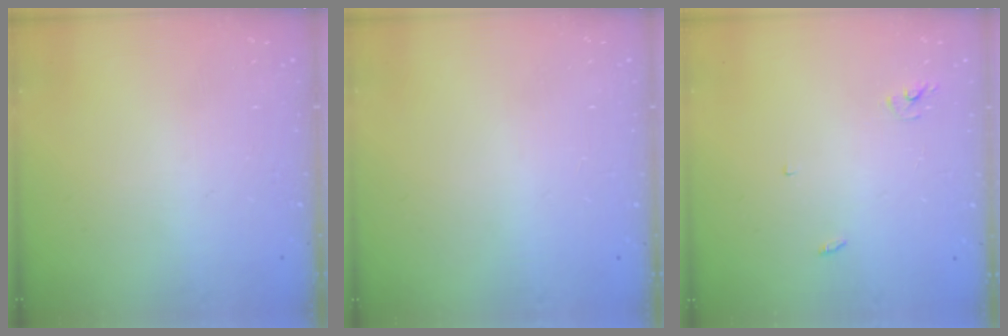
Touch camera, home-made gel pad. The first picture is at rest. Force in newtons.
{"total": 0.8, "press": 0.8, "slide": 0.1}
{"total": 2.5, "press": 2.5, "slide": 0.1}